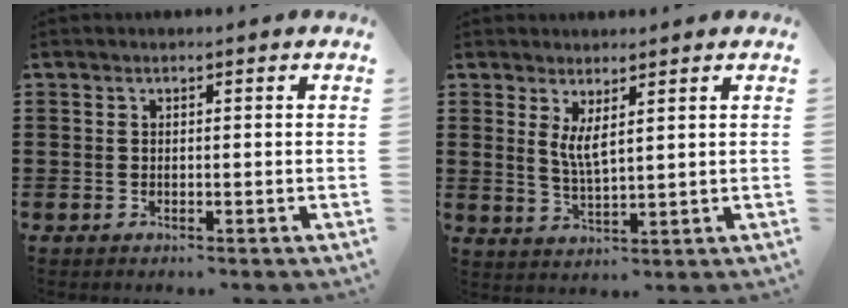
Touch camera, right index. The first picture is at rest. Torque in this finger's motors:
{"motor_torque": [0.03, -0.03, 0.40, 0.09]}